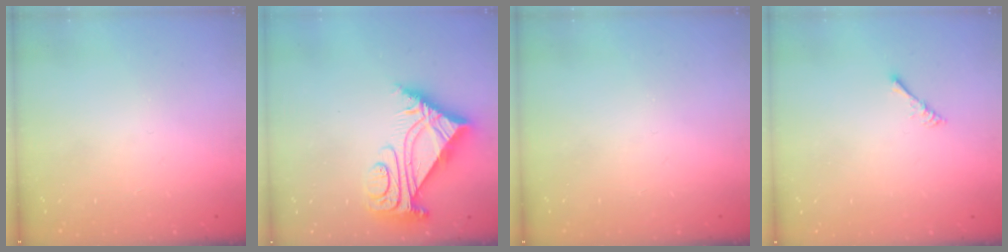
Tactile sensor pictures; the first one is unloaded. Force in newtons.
{"total": 8.9, "press": 8.8, "slide": 1.1}
{"total": 0.0}
{"total": 1.7, "press": 1.6, "slide": 0.4}